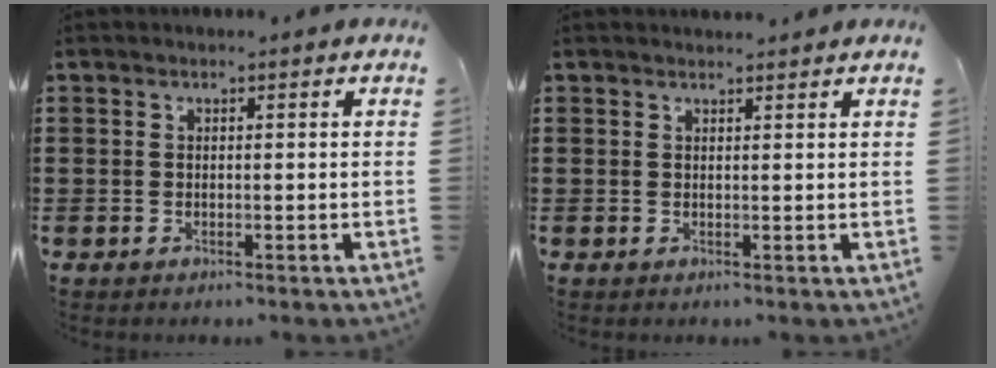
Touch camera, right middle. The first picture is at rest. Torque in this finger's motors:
{"motor_torque": [-0.09, -0.13, -0.12, -0.03]}